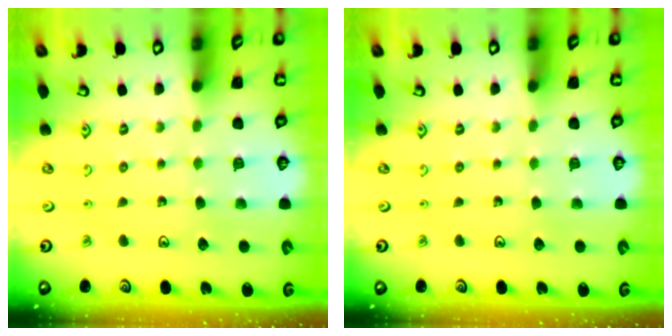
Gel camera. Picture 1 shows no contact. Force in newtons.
{"total": 0.0}